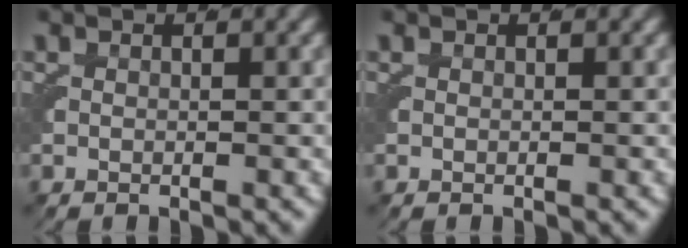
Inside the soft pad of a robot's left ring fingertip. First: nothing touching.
{"total": 0.0}